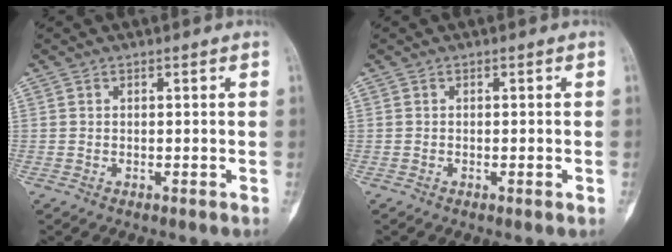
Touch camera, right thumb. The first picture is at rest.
{"total": 0.9, "force": [-0.3, 0.2, 0.8], "torque": [-0.014, -0.002, -0.003]}